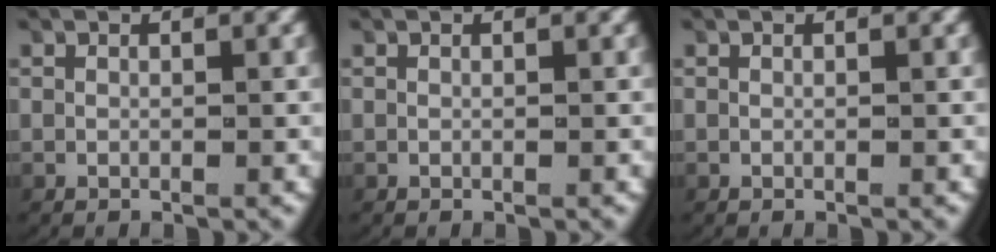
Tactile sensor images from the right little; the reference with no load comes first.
{"total": 0.0}
{"total": 0.0}